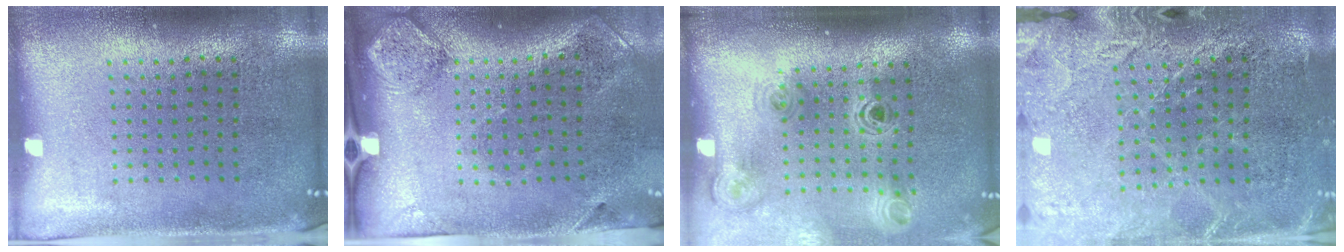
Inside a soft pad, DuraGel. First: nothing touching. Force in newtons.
{"total": 1.9, "press": 1.1, "slide": 1.6}
{"total": 1.2, "press": 1.2, "slide": 0.3}
{"total": 2.8, "press": 2.7, "slide": 0.6}